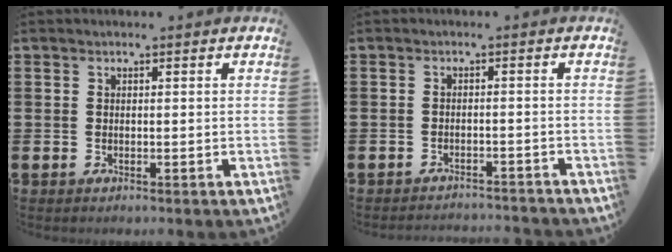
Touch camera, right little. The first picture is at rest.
{"total": 1.7, "force": [-1.7, -0.1, -0.1], "torque": [-0.002, 0.004, -0.036]}